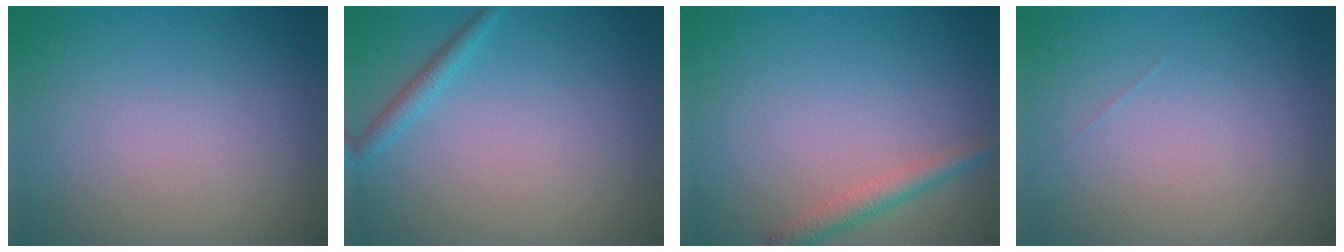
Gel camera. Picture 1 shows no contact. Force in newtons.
{"total": 1.4, "press": 1.4, "slide": 0.1}
{"total": 1.8, "press": 1.8, "slide": 0.1}
{"total": 0.0}